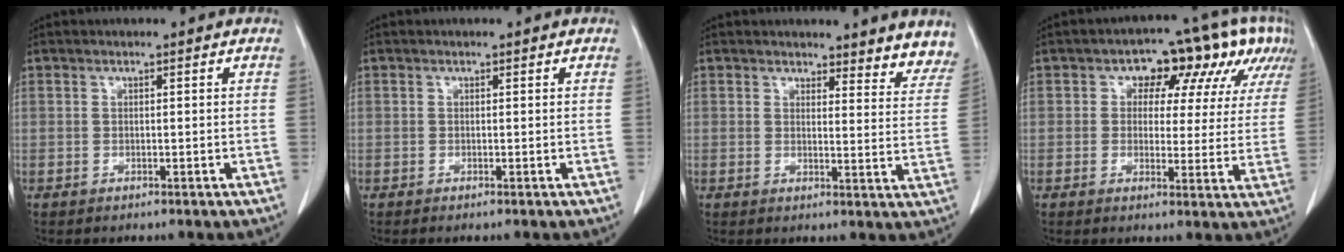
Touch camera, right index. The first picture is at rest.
{"total": 0.0}
{"total": 8.7, "force": [8.1, 2.9, 1.2], "torque": [0.036, -0.024, 0.065]}
{"total": 12.1, "force": [5.7, 6.4, 8.5], "torque": [-0.091, 0.033, 0.058]}